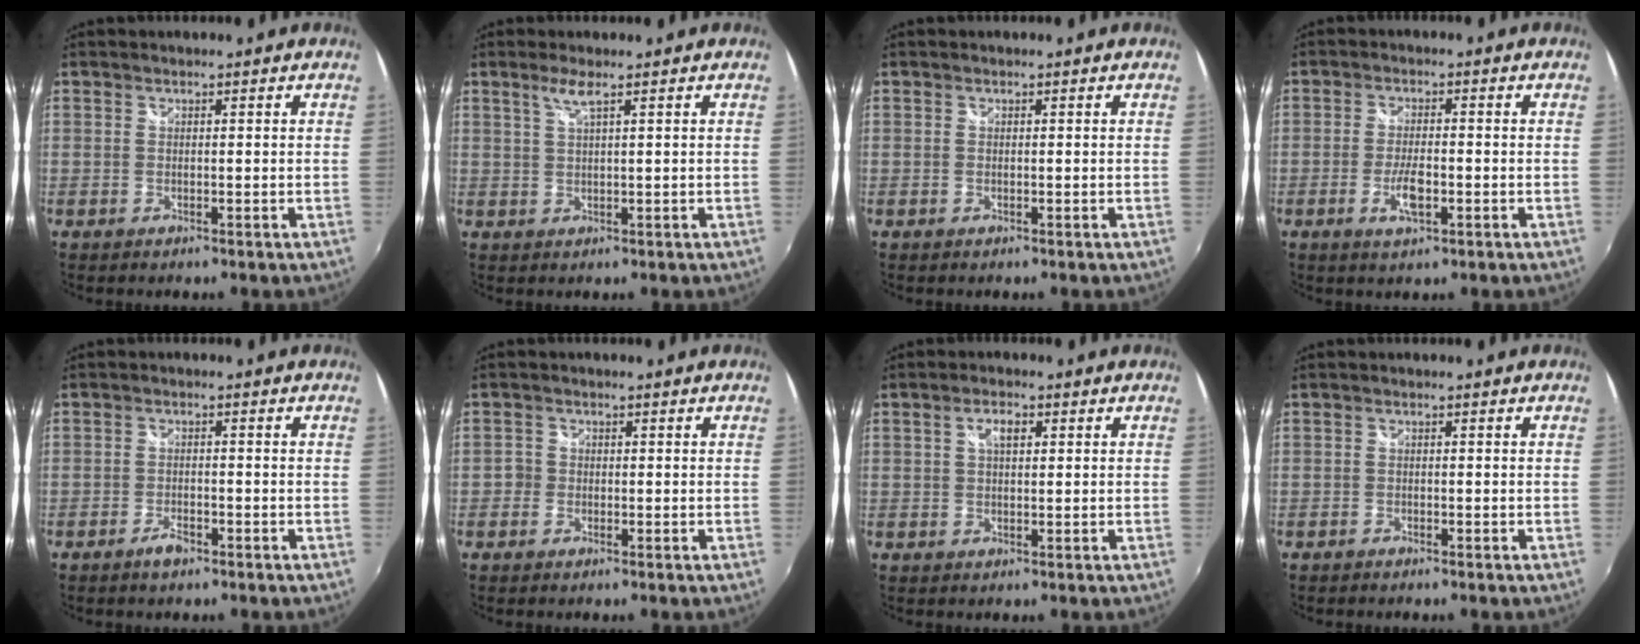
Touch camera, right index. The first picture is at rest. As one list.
[{"total": 2.4, "force": [1.4, -0.2, 1.9], "torque": [-0.039, 0.000, 0.029]}, {"total": 0.0}, {"total": 4.7, "force": [-1.7, 1.5, 4.2], "torque": [-0.088, -0.003, -0.030]}, {"total": 2.6, "force": [-1.9, 0.9, 1.5], "torque": [-0.036, 0.000, -0.036]}, {"total": 1.8, "force": [-0.9, 1.5, 0.2], "torque": [-0.004, 0.000, -0.021]}, {"total": 2.9, "force": [0.9, 1.4, 2.3], "torque": [-0.041, 0.008, 0.014]}, {"total": 0.8, "force": [-0.8, 0.3, 0.1], "torque": [-0.006, -0.004, -0.016]}]